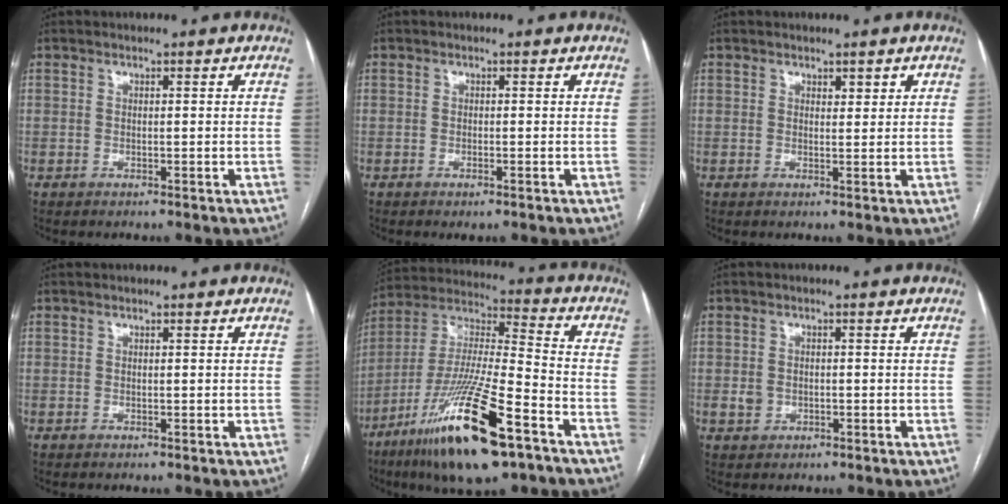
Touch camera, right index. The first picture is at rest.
{"total": 0.8, "force": [-0.6, 0.1, 0.6], "torque": [-0.009, -0.002, -0.006]}
{"total": 1.4, "force": [0.9, 0.6, 0.8], "torque": [-0.011, 0.000, 0.013]}
{"total": 0.0}
{"total": 22.1, "force": [-12.1, 3.0, 18.2], "torque": [-0.361, -0.042, -0.215]}
{"total": 2.1, "force": [-0.4, 1.8, 1.0], "torque": [-0.016, 0.006, 0.001]}